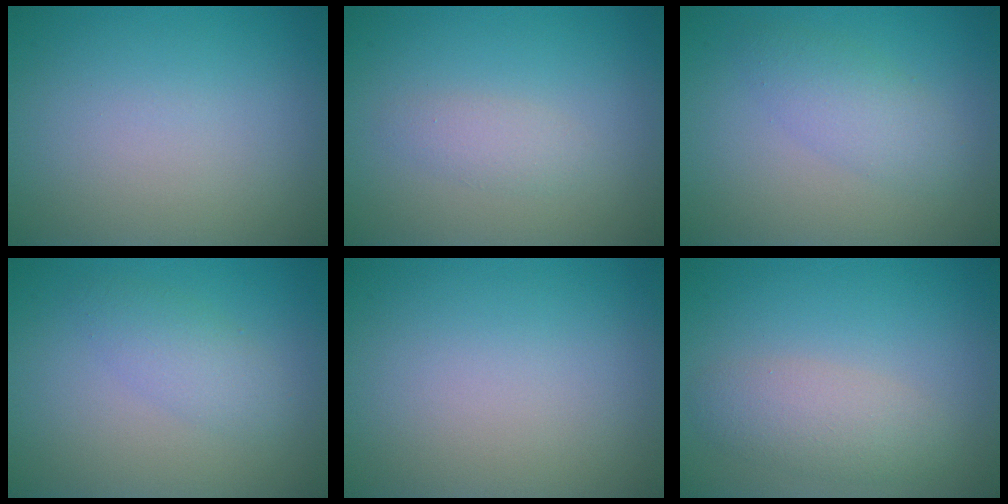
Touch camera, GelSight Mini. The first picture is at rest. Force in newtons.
{"total": 1.4, "press": 1.4, "slide": 0.1}
{"total": 2.6, "press": 2.6, "slide": 0.1}
{"total": 2.2, "press": 2.2, "slide": 0.1}
{"total": 0.0}
{"total": 2.9, "press": 2.9, "slide": 0.2}